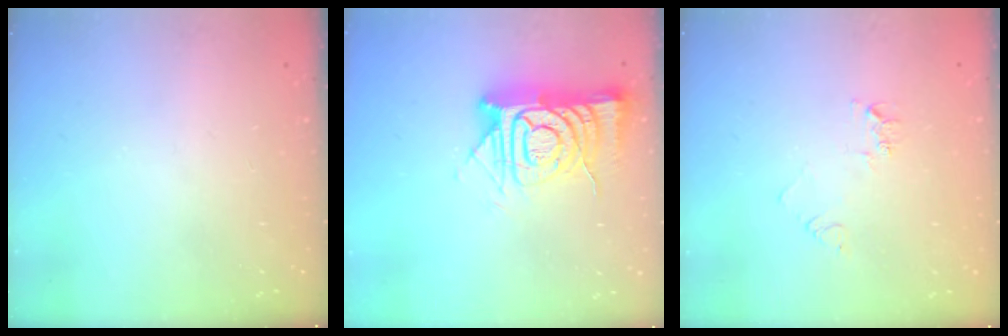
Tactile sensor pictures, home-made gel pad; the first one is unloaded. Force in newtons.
{"total": 15.8, "press": 15.7, "slide": 1.4}
{"total": 5.1, "press": 5.0, "slide": 0.5}